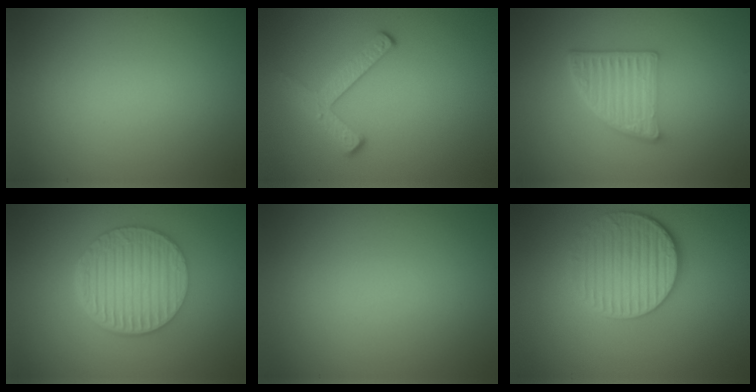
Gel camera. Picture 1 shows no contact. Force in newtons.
{"total": 2.7, "press": 2.3, "slide": 1.3}
{"total": 5.2, "press": 3.6, "slide": 3.7}
{"total": 6.6, "press": 4.8, "slide": 4.6}
{"total": 0.0}
{"total": 4.3, "press": 3.6, "slide": 2.3}